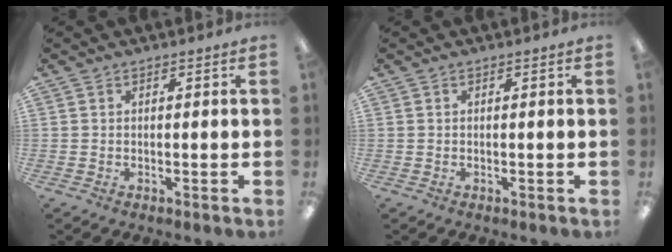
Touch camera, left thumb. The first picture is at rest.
{"total": 0.0}